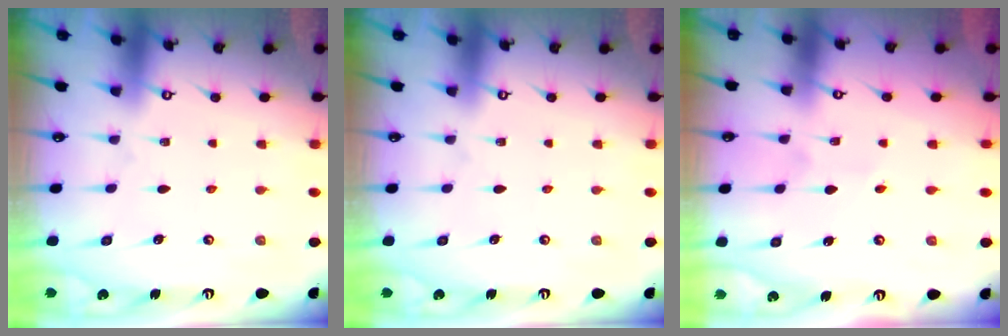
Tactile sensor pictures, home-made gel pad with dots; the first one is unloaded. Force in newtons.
{"total": 0.0}
{"total": 3.5, "press": 3.3, "slide": 1.1}